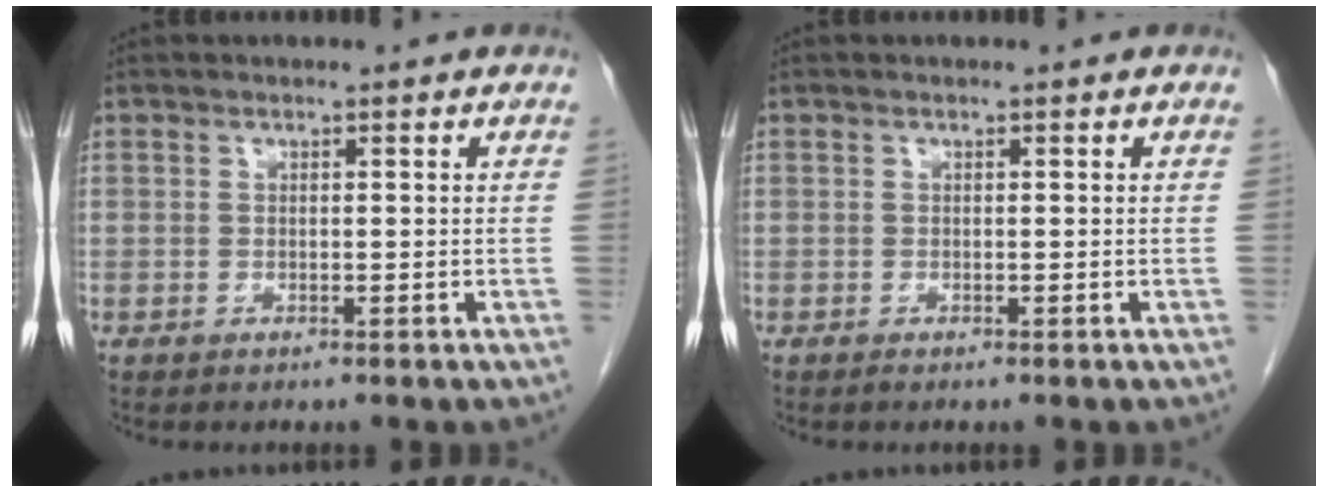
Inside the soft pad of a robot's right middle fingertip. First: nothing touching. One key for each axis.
{"total": 0.0}